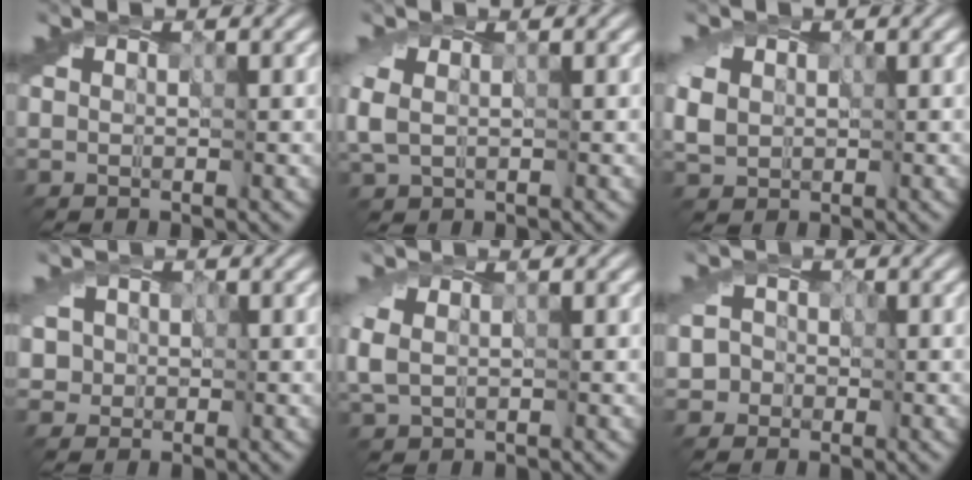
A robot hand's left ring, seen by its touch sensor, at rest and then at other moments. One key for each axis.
{"total": 2.2, "fx": 0.3, "fy": 1.5, "fz": 1.6, "tx": -0.051, "ty": 0.002, "tz": 0.002}
{"total": 2.7, "fx": 0.2, "fy": 2.4, "fz": 1.3, "tx": -0.037, "ty": 0.004, "tz": 0.000}
{"total": 2.4, "fx": 0.5, "fy": 2.3, "fz": 0.1, "tx": 0.019, "ty": 0.020, "tz": -0.018}
{"total": 2.1, "fx": 0.4, "fy": 1.4, "fz": 1.5, "tx": -0.049, "ty": 0.003, "tz": 0.005}
{"total": 2.5, "fx": -1.0, "fy": 2.3, "fz": -0.2, "tx": 0.033, "ty": 0.013, "tz": -0.028}